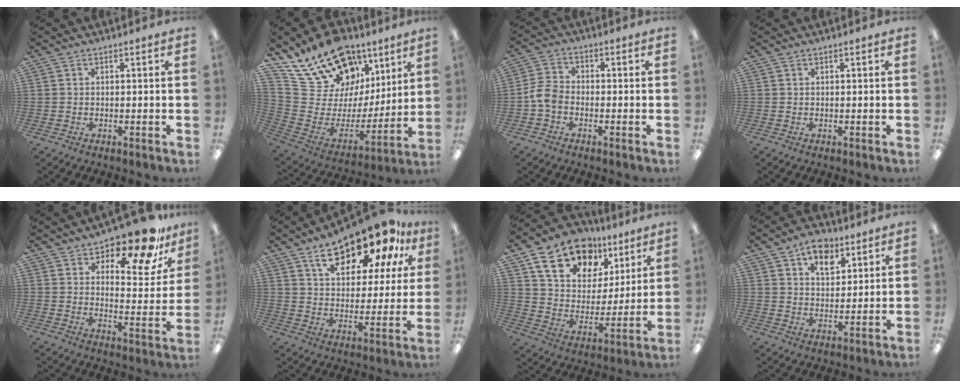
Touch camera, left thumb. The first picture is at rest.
{"total": 19.6, "force": [15.1, 10.5, 6.6], "torque": [-0.131, -0.110, 0.287]}
{"total": 5.5, "force": [-1.9, 3.8, 3.5], "torque": [-0.075, 0.012, -0.036]}
{"total": 0.0}
{"total": 14.7, "force": [11.7, 5.3, 7.1], "torque": [-0.101, -0.084, 0.201]}
{"total": 18.2, "force": [12.9, 7.7, 10.3], "torque": [-0.162, -0.075, 0.217]}
{"total": 16.7, "force": [11.6, 10.3, 6.3], "torque": [-0.119, -0.063, 0.216]}
{"total": 8.4, "force": [5.6, 4.9, 3.9], "torque": [-0.054, -0.022, 0.098]}